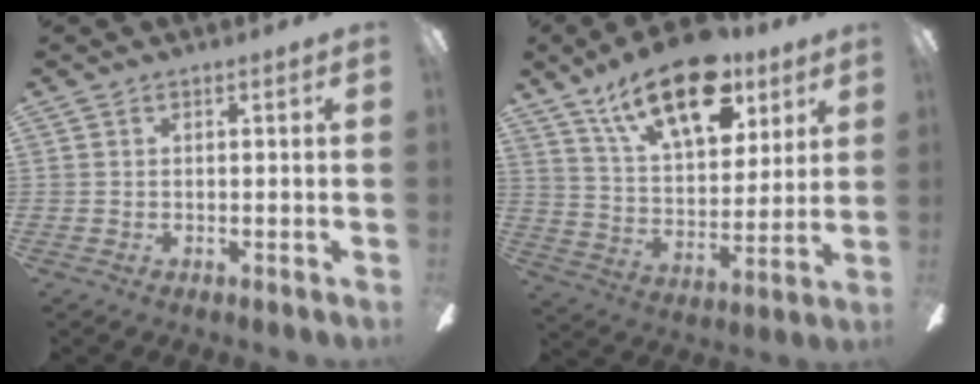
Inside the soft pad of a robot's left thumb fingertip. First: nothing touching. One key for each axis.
{"total": 20.8, "fx": 12.8, "fy": 9.9, "fz": 13.1, "tx": -0.208, "ty": -0.058, "tz": 0.221}